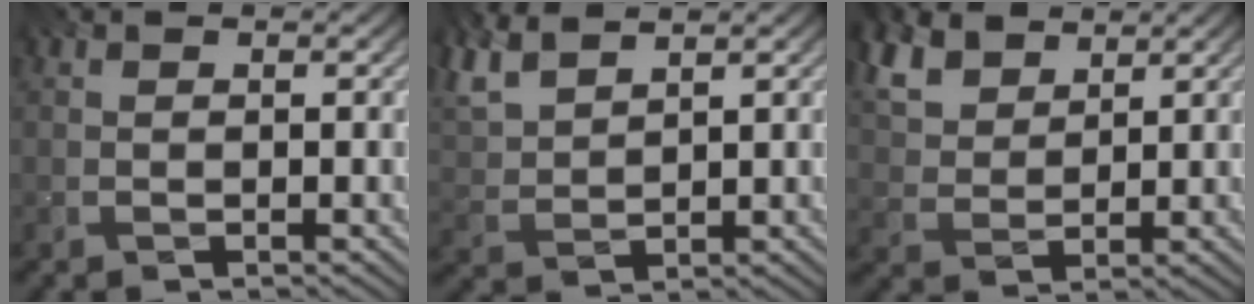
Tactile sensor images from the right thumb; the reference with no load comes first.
{"total": 5.8, "force": [4.2, 2.4, 3.2], "torque": [-0.101, 0.012, 0.089]}
{"total": 6.9, "force": [4.5, 3.8, 3.5], "torque": [-0.106, 0.010, 0.084]}